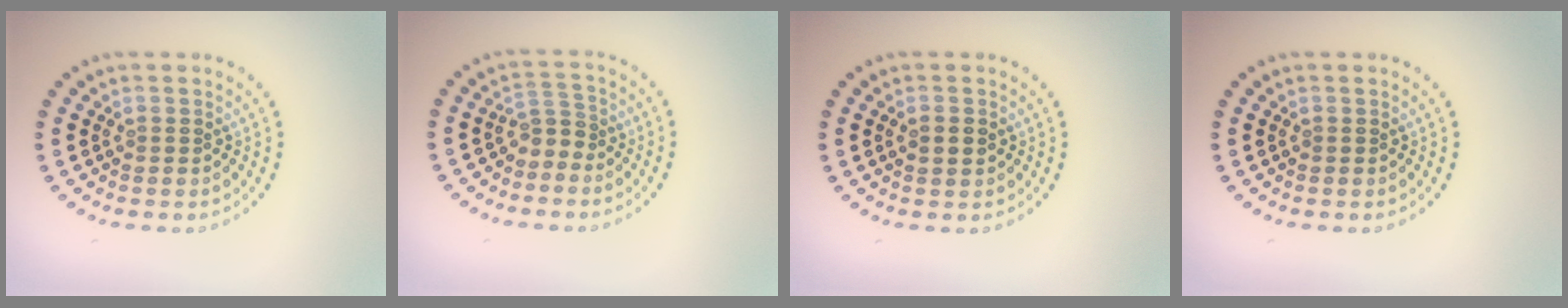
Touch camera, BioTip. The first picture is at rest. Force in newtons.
{"total": 1.8, "press": 1.1, "slide": 1.4}
{"total": 1.0, "press": 1.0, "slide": 0.1}
{"total": 0.0}